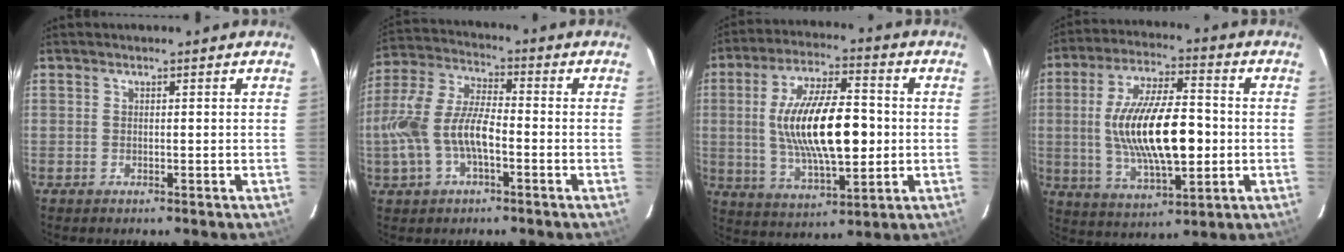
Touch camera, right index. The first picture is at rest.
{"total": 12.8, "force": [-3.3, 5.8, 10.9], "torque": [-0.236, 0.008, -0.062]}
{"total": 18.0, "force": [0.0, 6.8, 16.7], "torque": [-0.303, 0.004, 0.008]}
{"total": 18.1, "force": [-1.0, 6.8, 16.8], "torque": [-0.311, 0.000, -0.009]}